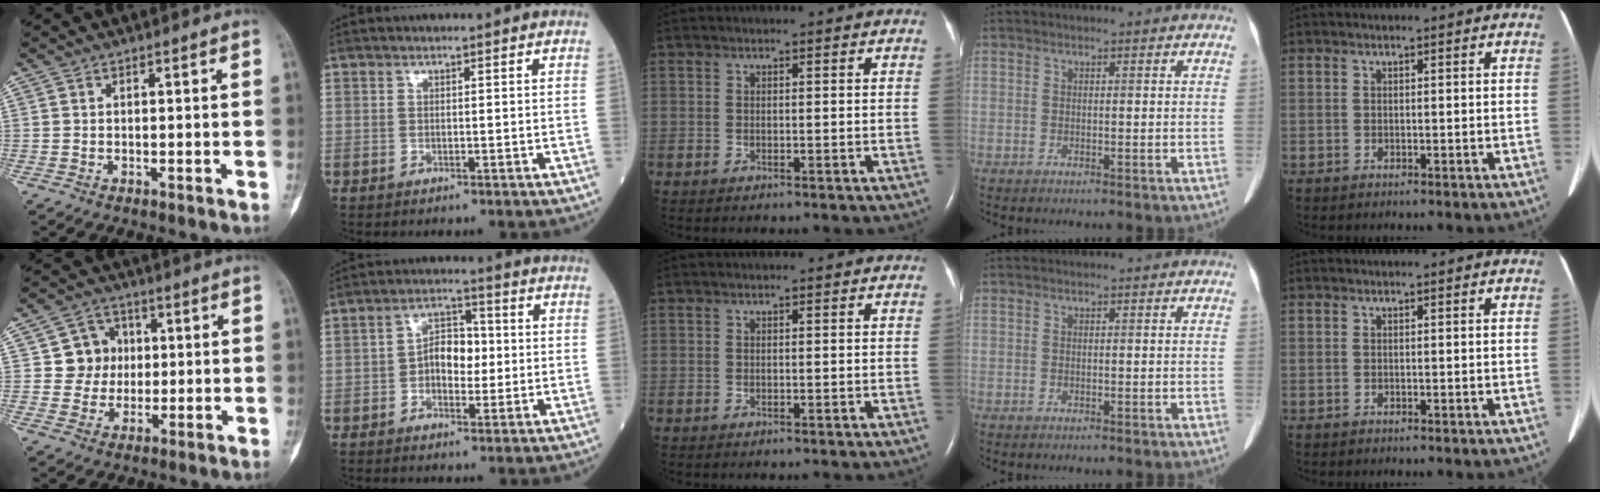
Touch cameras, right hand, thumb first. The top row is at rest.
{"thumb": {"total": 7.5, "force": [0.9, 7.1, 1.9], "torque": [0.015, 0.010, 0.011]}, "index": {"total": 6.0, "force": [-0.4, 3.5, 4.9], "torque": [-0.081, 0.018, -0.010]}}